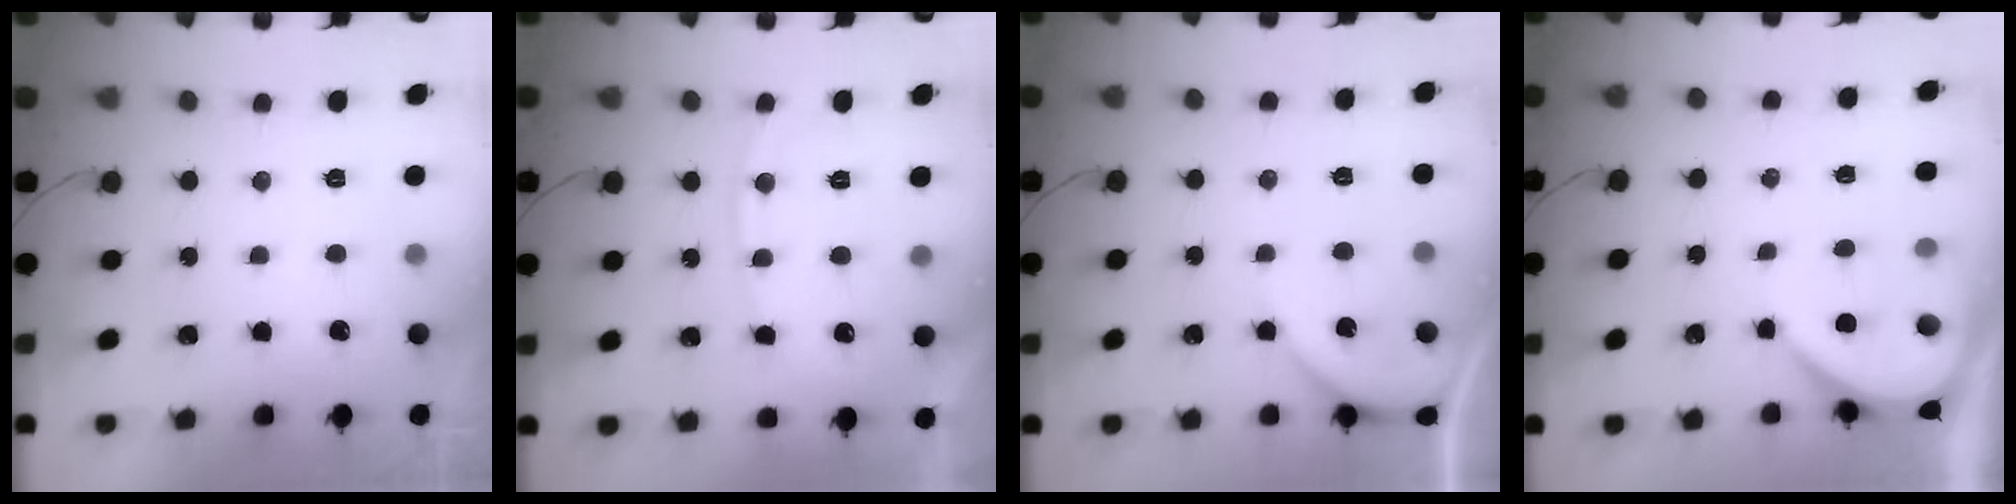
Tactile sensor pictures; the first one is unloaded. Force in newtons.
{"total": 9.7, "press": 9.7, "slide": 1.3}
{"total": 4.0, "press": 3.9, "slide": 0.6}
{"total": 3.9, "press": 3.9, "slide": 0.5}